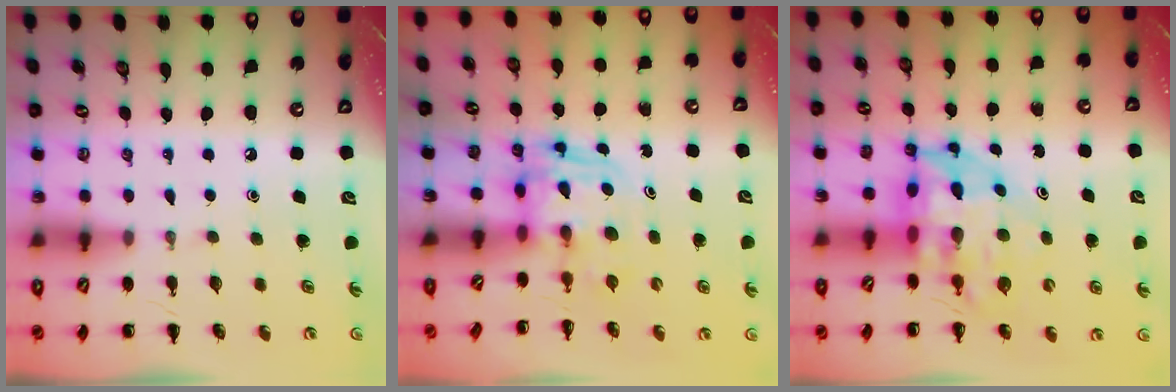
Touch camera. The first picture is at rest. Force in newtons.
{"total": 2.6, "press": 2.6, "slide": 0.2}
{"total": 7.1, "press": 6.8, "slide": 2.0}